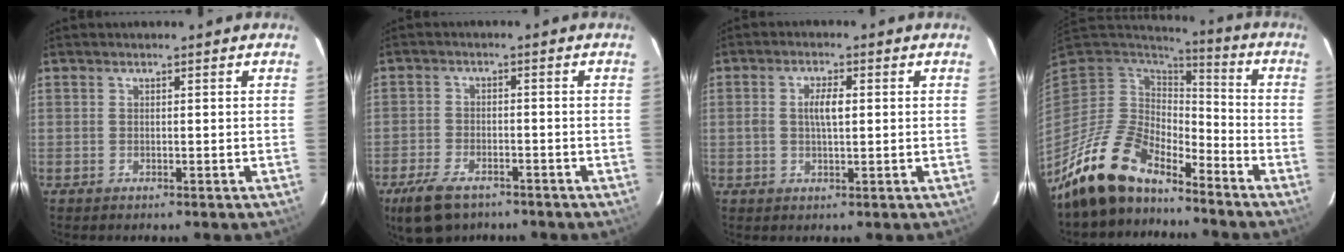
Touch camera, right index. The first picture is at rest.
{"total": 8.9, "force": [-6.4, 4.2, 4.6], "torque": [-0.121, -0.011, -0.115]}
{"total": 4.0, "force": [0.4, 1.5, 3.7], "torque": [-0.068, 0.006, 0.009]}
{"total": 15.0, "force": [-12.2, 5.4, 6.8], "torque": [-0.139, -0.007, -0.228]}